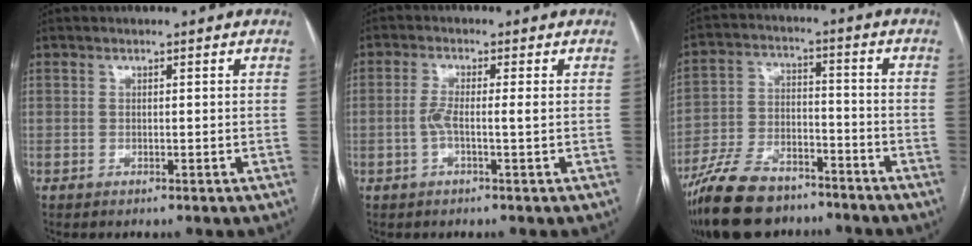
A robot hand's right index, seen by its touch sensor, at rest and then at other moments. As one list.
[{"total": 3.1, "force": [-0.5, 0.2, 3.0], "torque": [-0.064, 0.007, -0.010]}, {"total": 15.1, "force": [-11.8, 6.1, 7.2], "torque": [-0.145, -0.003, -0.204]}]